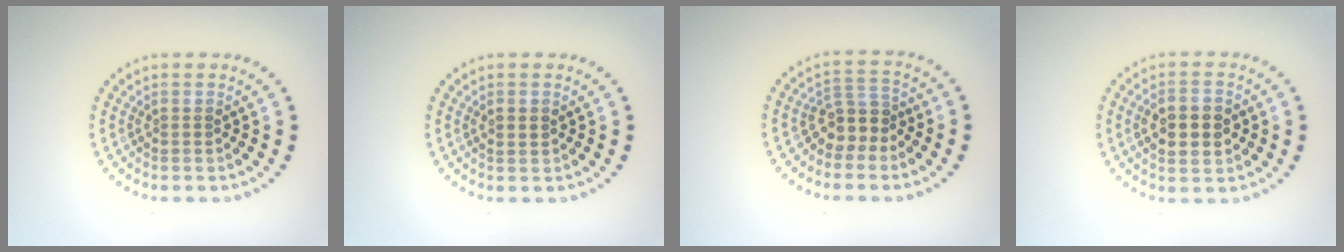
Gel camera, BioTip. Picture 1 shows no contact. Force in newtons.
{"total": 1.4, "press": 1.4, "slide": 0.0}
{"total": 2.8, "press": 2.3, "slide": 1.6}
{"total": 4.5, "press": 4.5, "slide": 0.2}